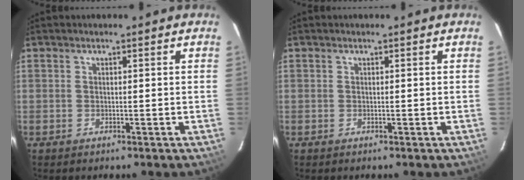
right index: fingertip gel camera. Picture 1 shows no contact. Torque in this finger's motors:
{"motor_torque": [0.00, 0.00, 0.00, 0.00]}